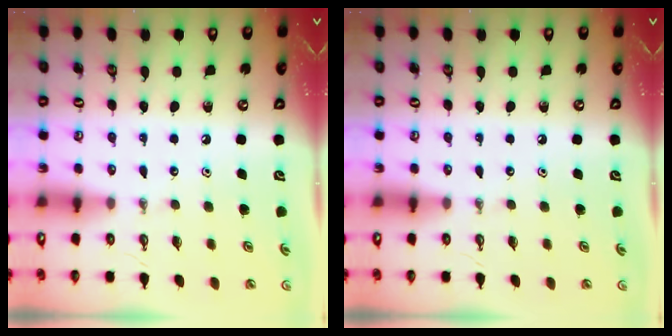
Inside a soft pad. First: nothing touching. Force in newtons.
{"total": 0.0}